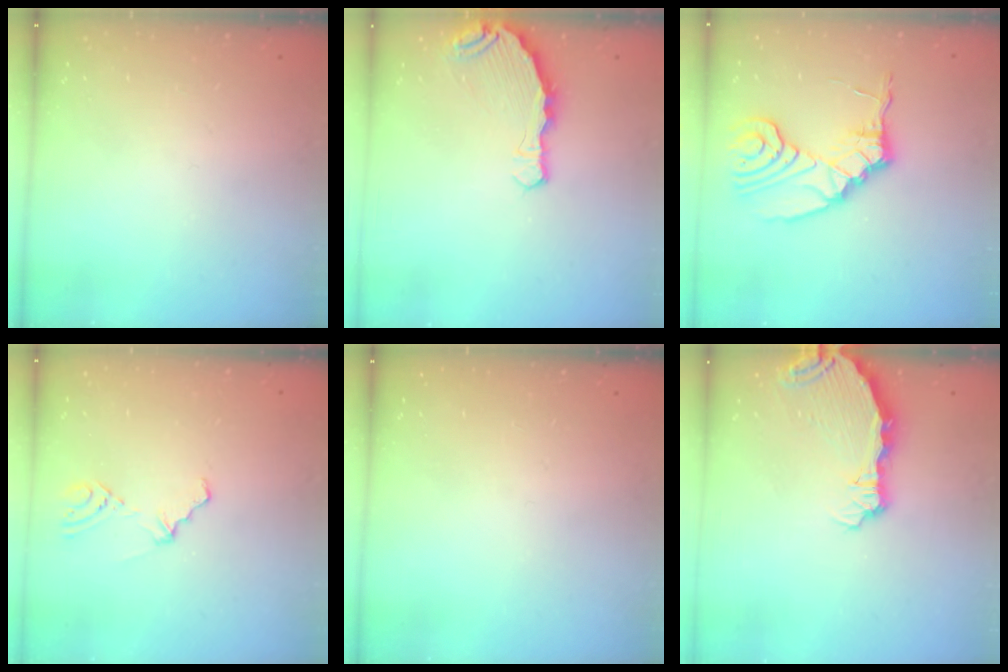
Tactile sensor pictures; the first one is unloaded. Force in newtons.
{"total": 7.5, "press": 6.4, "slide": 3.9}
{"total": 9.3, "press": 9.3, "slide": 0.4}
{"total": 3.2, "press": 3.0, "slide": 1.0}
{"total": 0.0}
{"total": 7.2, "press": 6.0, "slide": 4.0}